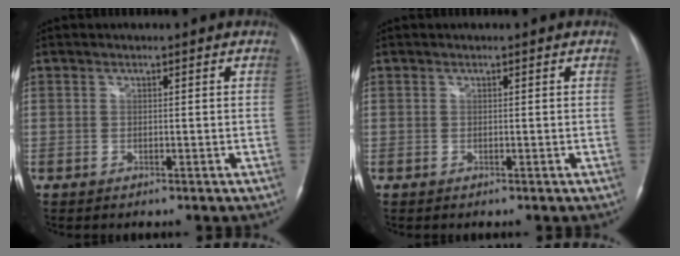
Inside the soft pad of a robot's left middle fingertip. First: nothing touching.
{"total": 0.0}